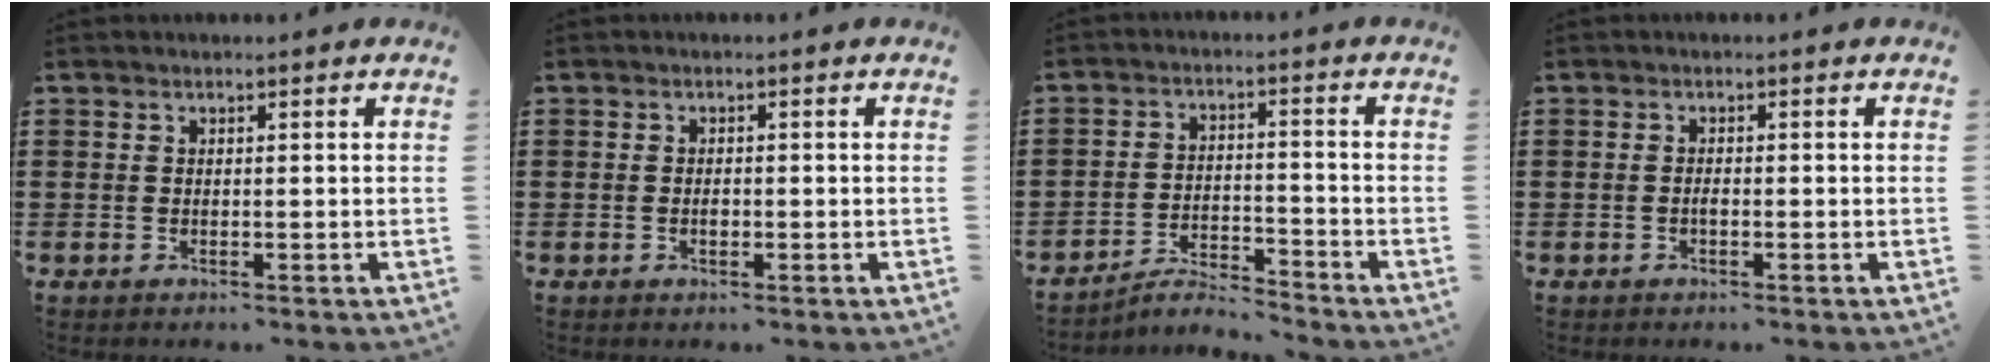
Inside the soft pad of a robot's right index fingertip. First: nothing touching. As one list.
[{"total": 1.1, "force": [-0.3, 0.5, 0.9], "torque": [-0.017, 0.000, -0.004]}, {"total": 4.2, "force": [-4.1, 0.2, 0.7], "torque": [-0.024, 0.003, -0.087]}, {"total": 0.8, "force": [-0.4, 0.2, 0.7], "torque": [-0.015, -0.004, -0.006]}]